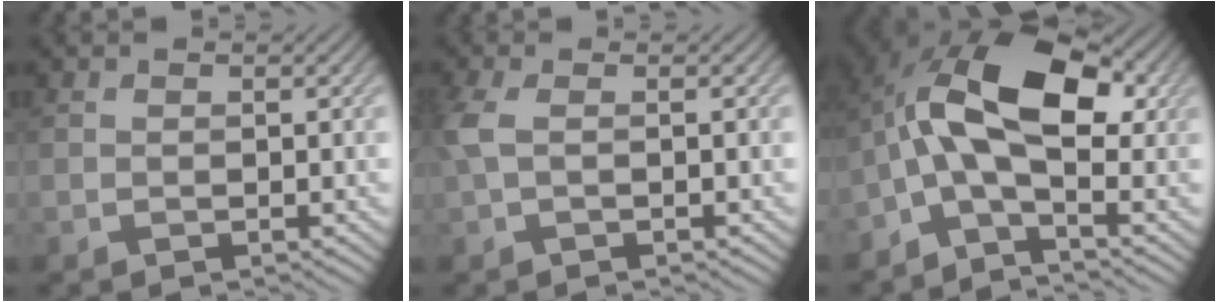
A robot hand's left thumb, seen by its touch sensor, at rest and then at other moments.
{"total": 2.5, "force": [0.2, 0.7, 2.4], "torque": [-0.064, 0.006, -0.003]}
{"total": 11.2, "force": [-0.3, 5.2, 9.9], "torque": [-0.184, 0.027, -0.026]}